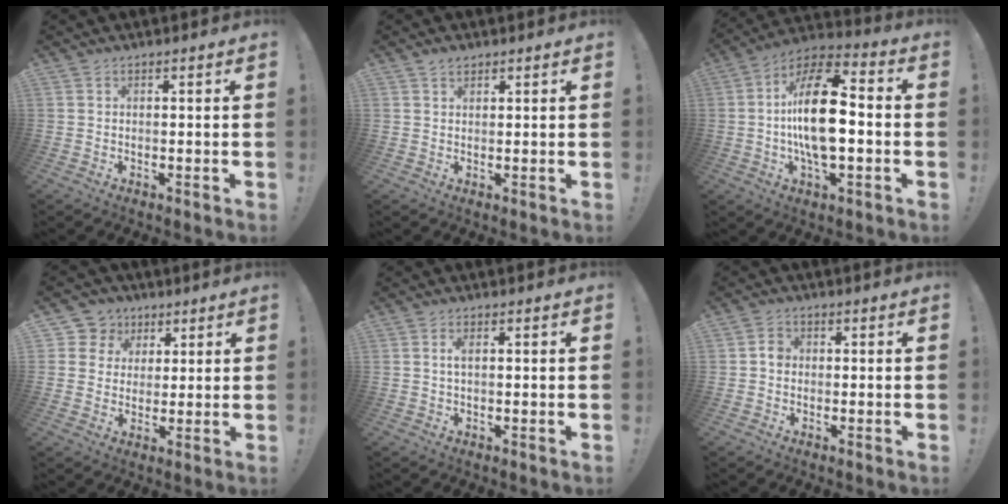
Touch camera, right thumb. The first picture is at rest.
{"total": 1.8, "force": [1.4, 1.0, 0.6], "torque": [-0.010, -0.005, 0.026]}
{"total": 19.8, "force": [-1.2, 8.9, 17.6], "torque": [-0.316, 0.011, -0.026]}
{"total": 7.4, "force": [2.5, 6.9, 1.1], "torque": [-0.014, -0.015, 0.053]}
{"total": 1.9, "force": [0.4, 0.7, 1.7], "torque": [-0.029, 0.001, 0.004]}
{"total": 2.6, "force": [-0.5, 2.2, 1.5], "torque": [-0.020, 0.008, -0.010]}